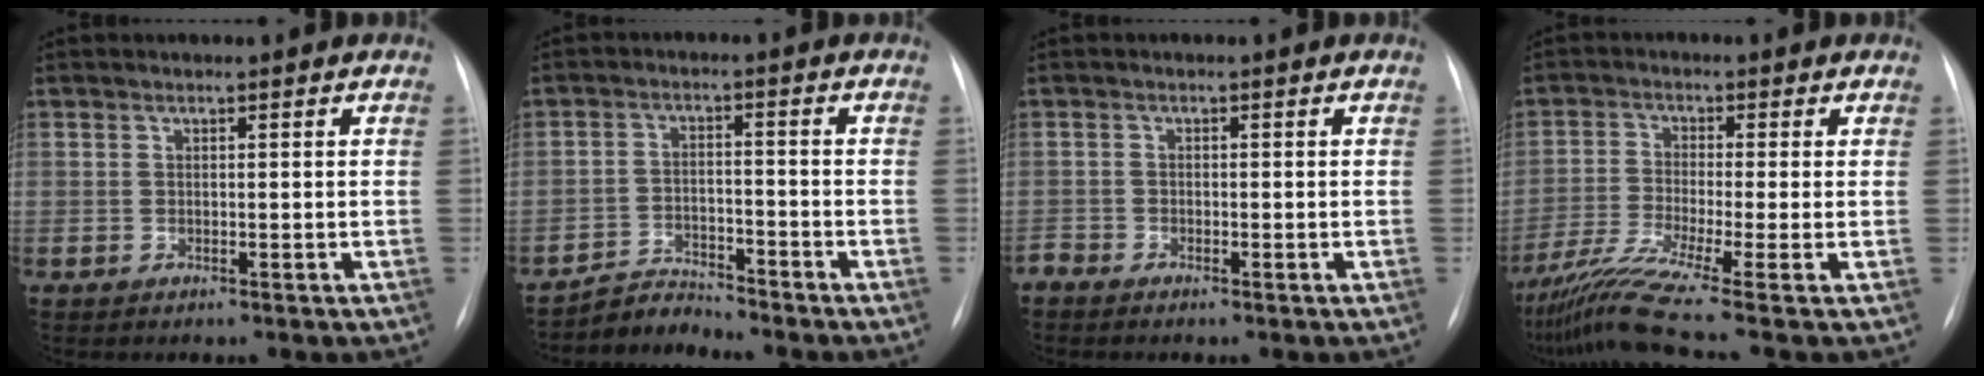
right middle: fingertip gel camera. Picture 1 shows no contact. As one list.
[{"total": 4.2, "force": [-4.0, -0.4, -1.2], "torque": [0.024, -0.008, -0.068]}, {"total": 1.1, "force": [-1.1, 0.2, 0.0], "torque": [0.001, -0.004, -0.020]}, {"total": 8.5, "force": [-6.1, -2.4, 5.4], "torque": [-0.111, -0.027, -0.110]}]